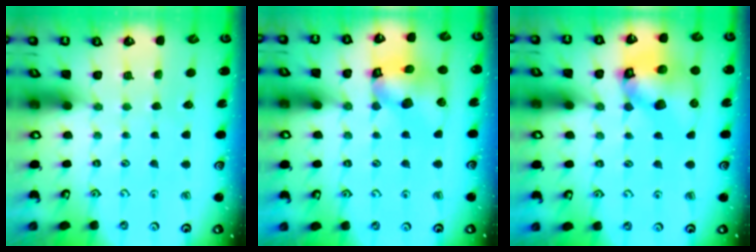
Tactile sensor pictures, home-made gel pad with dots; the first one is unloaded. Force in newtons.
{"total": 11.6, "press": 11.5, "slide": 1.7}
{"total": 13.1, "press": 13.0, "slide": 1.7}